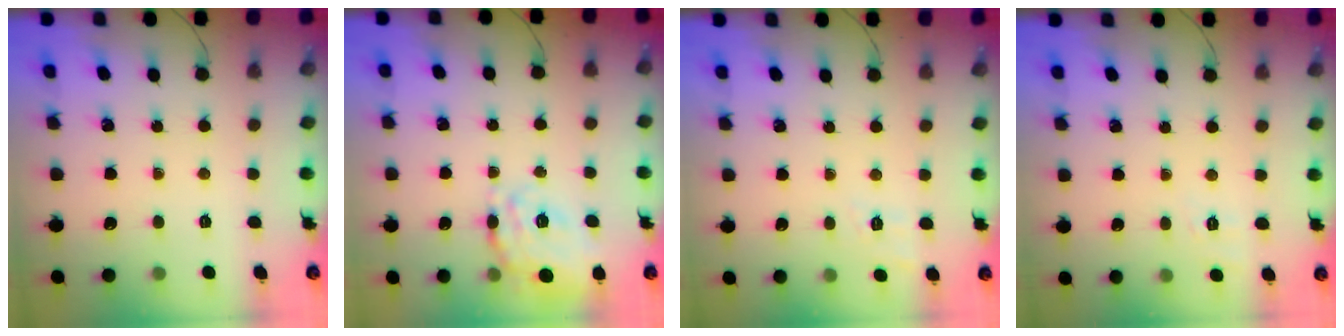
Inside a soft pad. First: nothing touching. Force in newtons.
{"total": 16.8, "press": 16.7, "slide": 1.9}
{"total": 7.1, "press": 6.8, "slide": 2.1}
{"total": 1.8, "press": 0.1, "slide": 1.8}